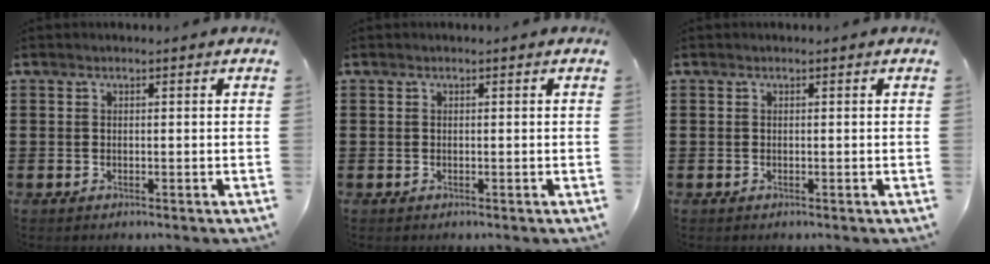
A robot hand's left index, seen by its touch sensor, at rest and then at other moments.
{"total": 0.0}
{"total": 0.0}